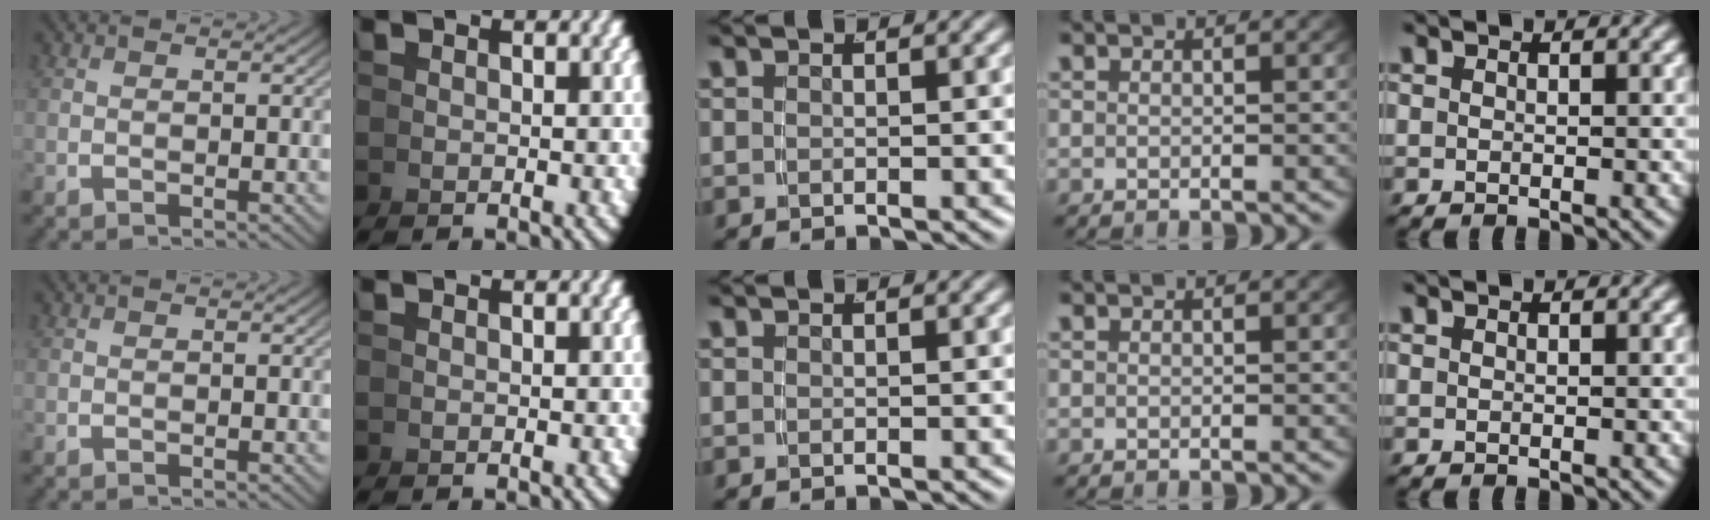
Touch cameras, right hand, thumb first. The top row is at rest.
{}